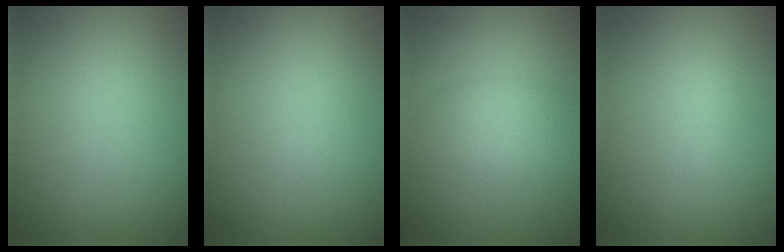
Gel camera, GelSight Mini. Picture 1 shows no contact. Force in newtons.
{"total": 0.0}
{"total": 2.4, "press": 2.4, "slide": 0.1}
{"total": 0.6, "press": 0.6, "slide": 0.0}